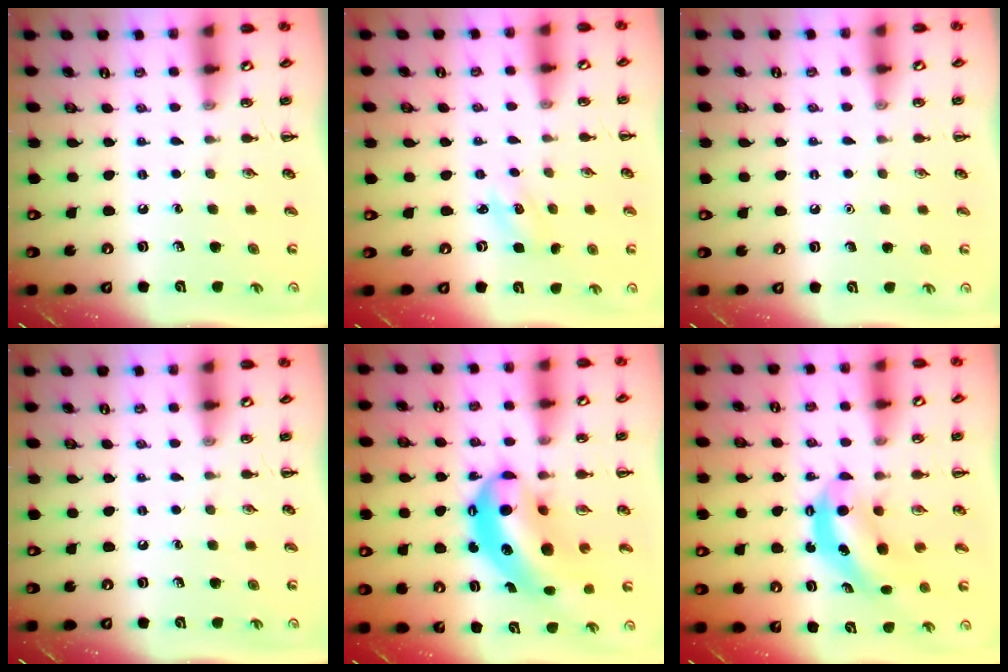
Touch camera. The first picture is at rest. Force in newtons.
{"total": 1.8, "press": 1.8, "slide": 0.5}
{"total": 1.5, "press": 1.5, "slide": 0.1}
{"total": 0.0}
{"total": 12.8, "press": 12.4, "slide": 3.1}
{"total": 6.3, "press": 6.2, "slide": 0.6}